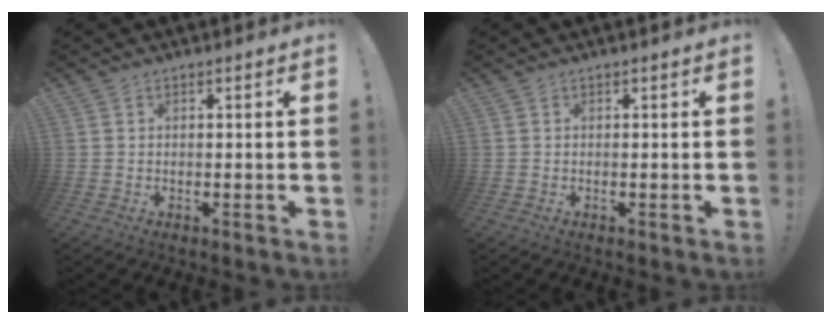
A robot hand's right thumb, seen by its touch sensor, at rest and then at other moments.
{"total": 0.0}